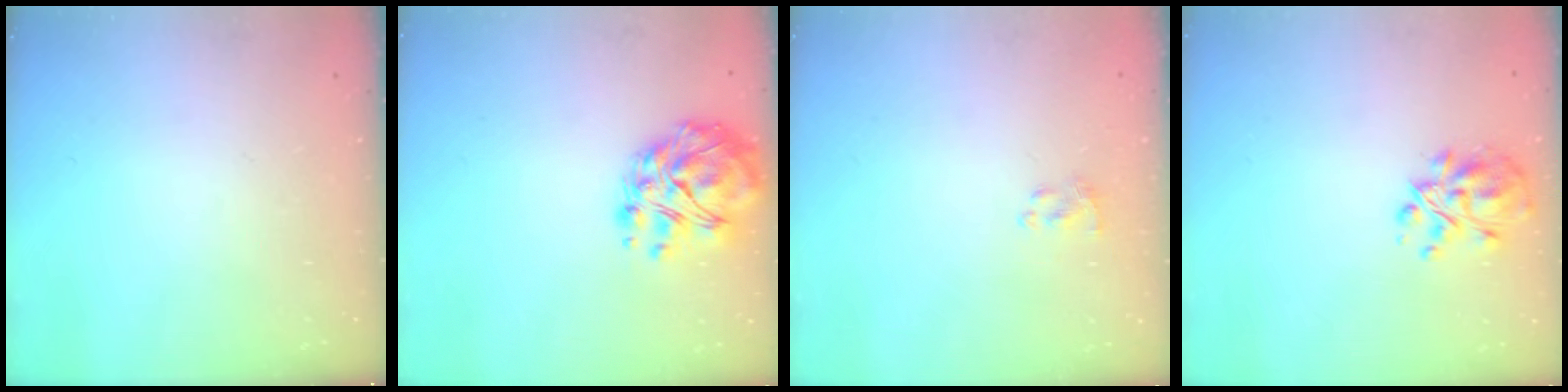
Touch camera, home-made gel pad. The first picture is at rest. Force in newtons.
{"total": 11.5, "press": 11.1, "slide": 2.8}
{"total": 1.1, "press": 1.0, "slide": 0.5}
{"total": 8.6, "press": 8.1, "slide": 2.9}